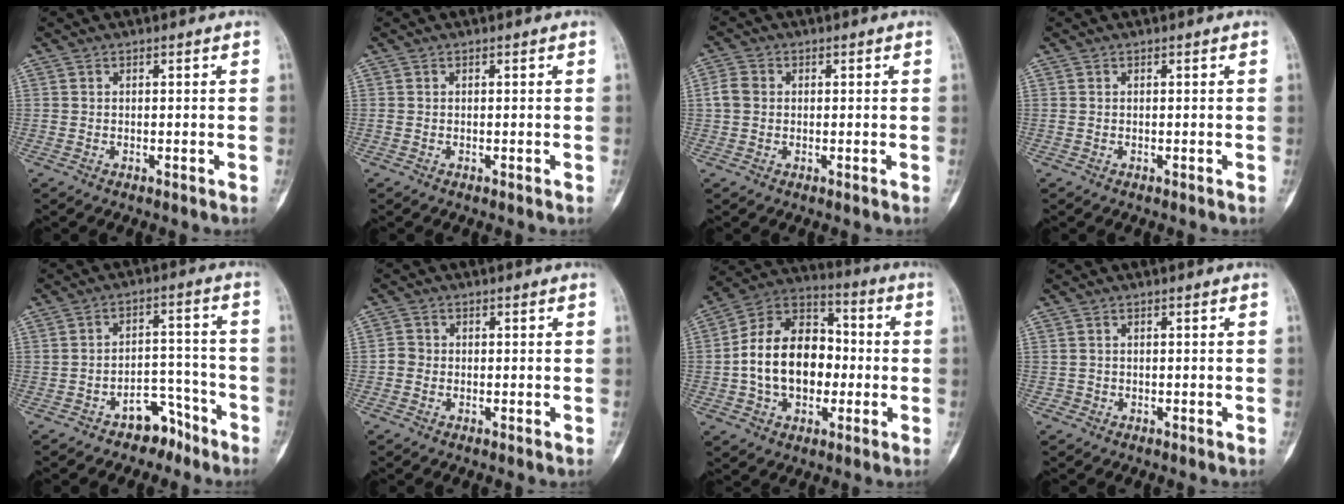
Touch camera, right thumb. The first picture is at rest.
{"total": 0.0}
{"total": 3.3, "force": [0.1, 2.8, 1.7], "torque": [-0.028, 0.009, -0.006]}
{"total": 0.0}
{"total": 6.8, "force": [-4.9, 4.2, 2.2], "torque": [0.000, 0.072, -0.077]}
{"total": 2.1, "force": [-0.6, 1.9, 0.7], "torque": [0.001, 0.008, -0.020]}
{"total": 18.1, "force": [-1.3, 12.7, 12.9], "torque": [-0.189, 0.036, -0.025]}
{"total": 0.9, "force": [-0.4, 0.8, -0.1], "torque": [0.003, 0.005, -0.008]}